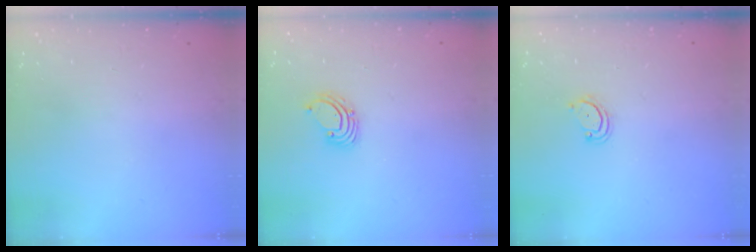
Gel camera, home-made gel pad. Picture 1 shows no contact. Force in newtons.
{"total": 2.2, "press": 2.2, "slide": 0.2}
{"total": 3.3, "press": 3.3, "slide": 0.2}